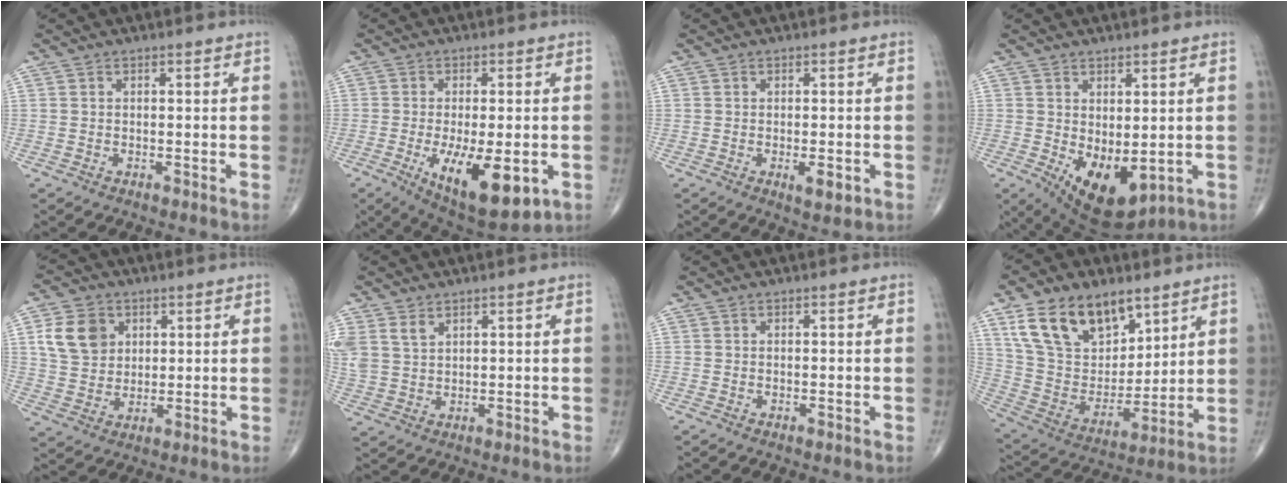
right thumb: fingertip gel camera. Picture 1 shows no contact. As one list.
[{"total": 14.7, "force": [-4.6, 5.9, 12.6], "torque": [-0.198, -0.019, -0.053]}, {"total": 3.3, "force": [-1.0, 1.3, 2.9], "torque": [-0.036, -0.005, -0.010]}, {"total": 10.6, "force": [-1.7, 5.6, 8.8], "torque": [-0.125, -0.013, 0.002]}, {"total": 9.5, "force": [3.3, 7.6, 4.7], "torque": [-0.066, -0.008, 0.066]}, {"total": 5.6, "force": [3.3, 3.7, 2.7], "torque": [-0.053, -0.007, 0.080]}, {"total": 0.0}, {"total": 19.7, "force": [11.4, 11.7, 11.0], "torque": [-0.155, -0.042, 0.221]}]